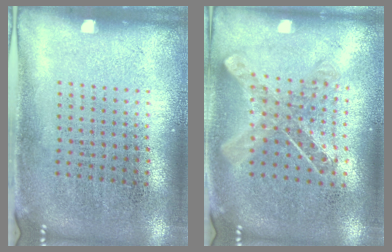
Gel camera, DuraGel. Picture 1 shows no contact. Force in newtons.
{"total": 1.0, "press": 0.9, "slide": 0.1}